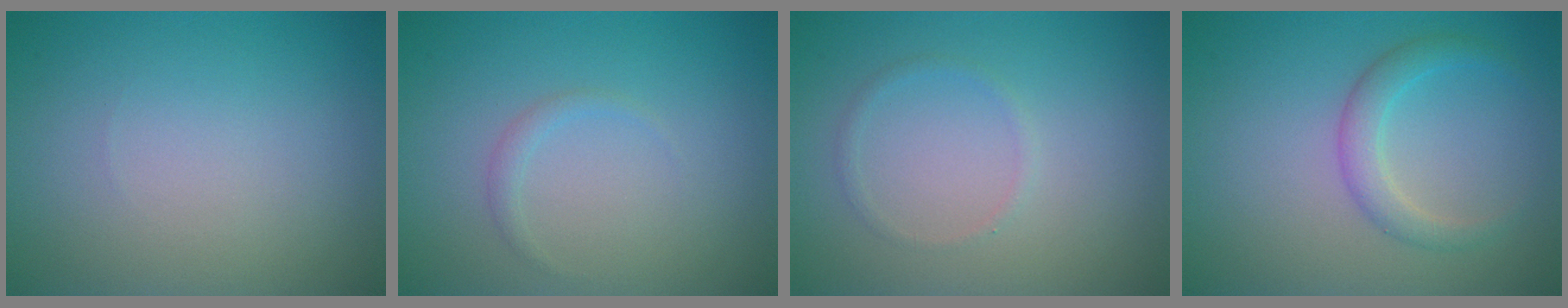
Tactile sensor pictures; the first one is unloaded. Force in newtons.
{"total": 0.8, "press": 0.8, "slide": 0.1}
{"total": 0.7, "press": 0.7, "slide": 0.1}
{"total": 2.3, "press": 2.3, "slide": 0.0}